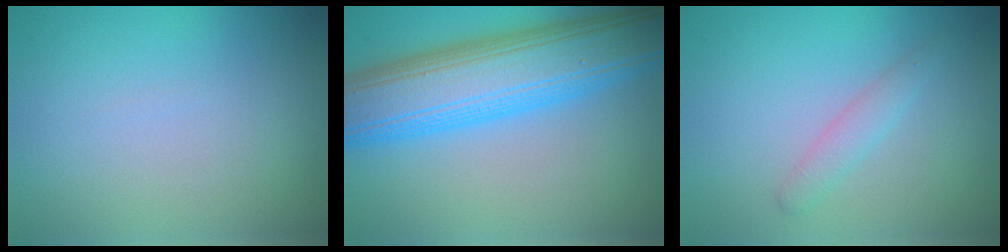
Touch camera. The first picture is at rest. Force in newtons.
{"total": 11.1, "press": 11.1, "slide": 0.1}
{"total": 1.6, "press": 1.6, "slide": 0.1}